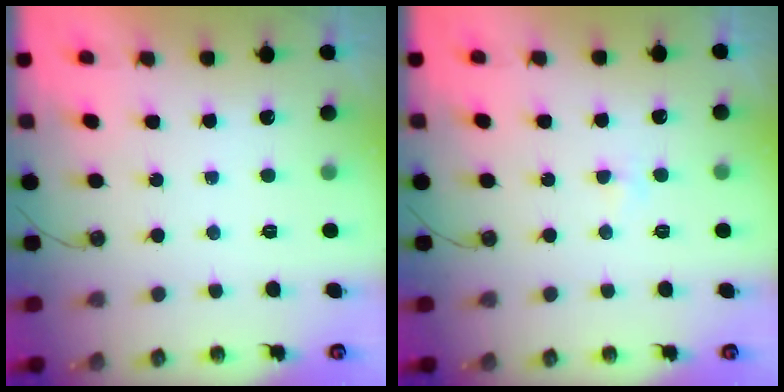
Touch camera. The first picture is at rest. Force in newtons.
{"total": 2.3, "press": 2.3, "slide": 0.4}